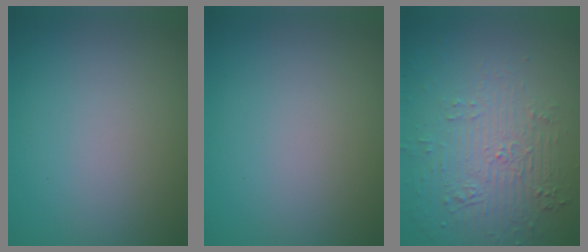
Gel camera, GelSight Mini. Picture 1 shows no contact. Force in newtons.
{"total": 0.0}
{"total": 6.0, "press": 3.6, "slide": 4.8}